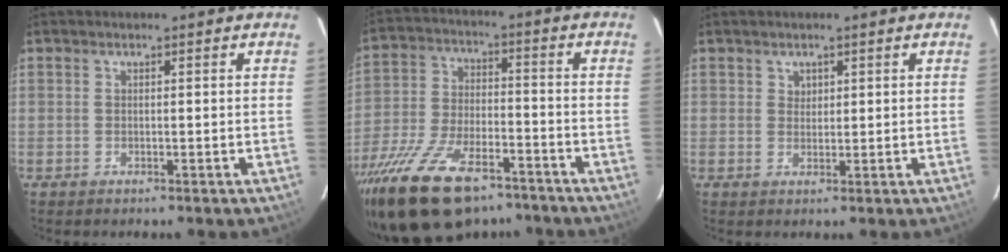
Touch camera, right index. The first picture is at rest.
{"total": 22.7, "force": [-15.9, 9.7, 13.0], "torque": [-0.270, -0.033, -0.263]}
{"total": 1.7, "force": [1.0, 1.4, 0.1], "torque": [0.004, 0.005, 0.016]}